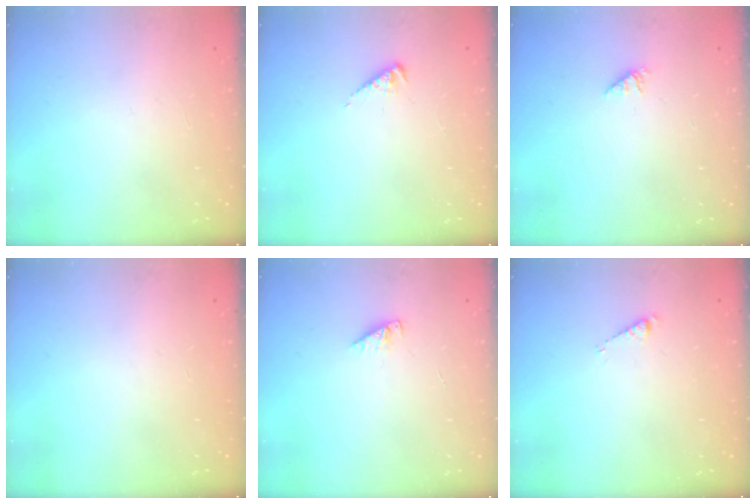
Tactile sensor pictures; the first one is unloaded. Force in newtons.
{"total": 2.9, "press": 2.9, "slide": 0.6}
{"total": 1.1, "press": 1.1, "slide": 0.1}
{"total": 0.0}
{"total": 3.3, "press": 3.2, "slide": 0.5}
{"total": 2.7, "press": 2.7, "slide": 0.2}